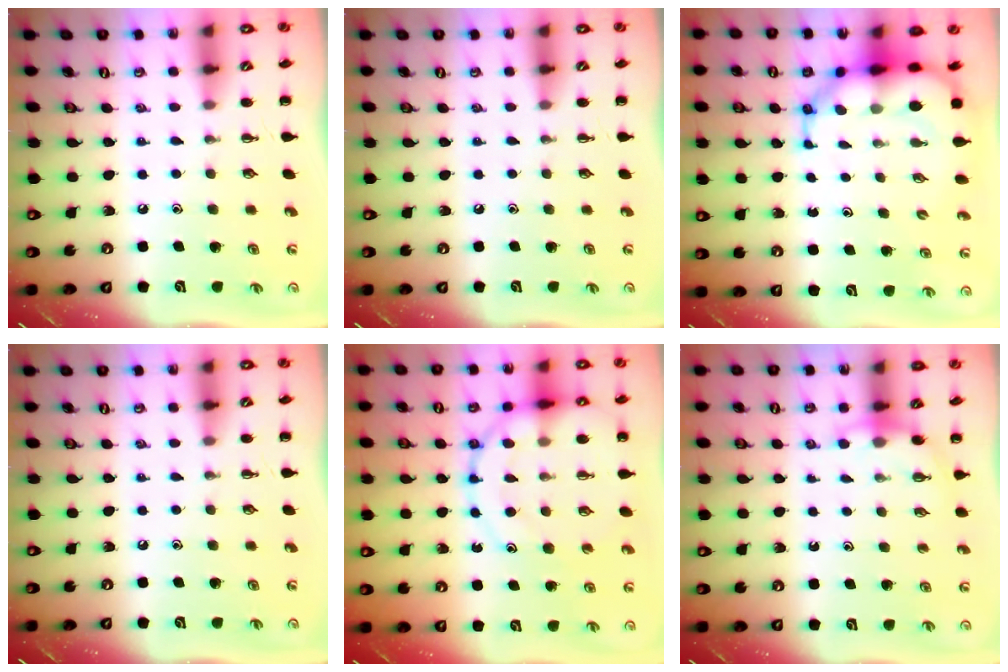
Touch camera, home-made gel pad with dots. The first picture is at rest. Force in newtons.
{"total": 0.0}
{"total": 9.2, "press": 8.7, "slide": 3.0}
{"total": 0.0}
{"total": 17.9, "press": 17.8, "slide": 2.2}
{"total": 3.7, "press": 3.6, "slide": 0.9}